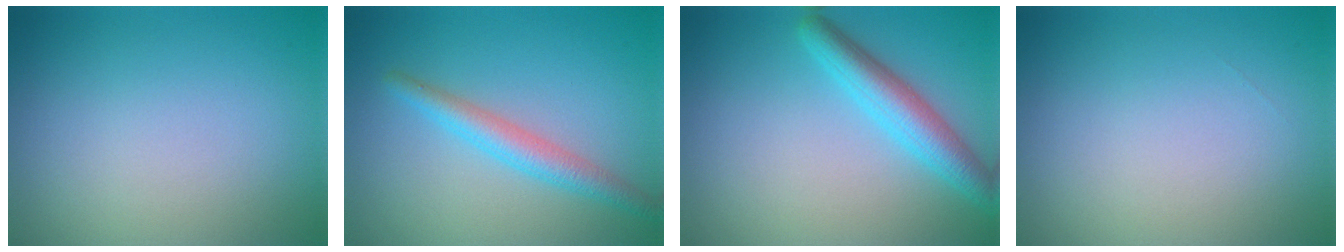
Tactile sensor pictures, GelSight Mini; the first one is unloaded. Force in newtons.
{"total": 2.9, "press": 2.9, "slide": 0.1}
{"total": 3.9, "press": 3.9, "slide": 0.2}
{"total": 0.0}